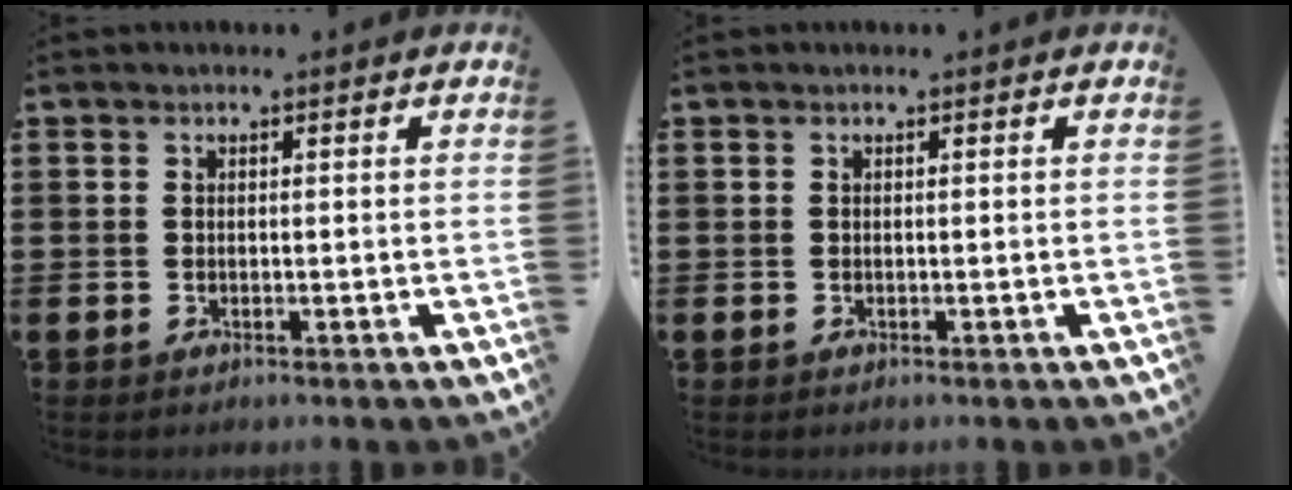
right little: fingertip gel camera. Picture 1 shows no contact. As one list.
[{"total": 0.0}]